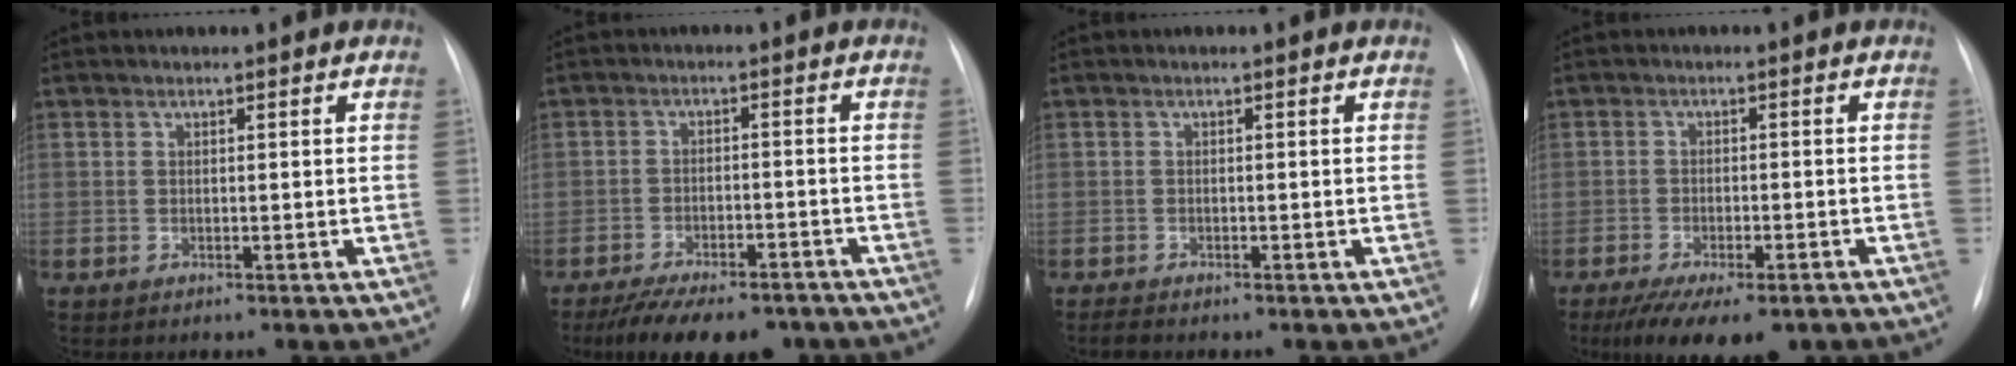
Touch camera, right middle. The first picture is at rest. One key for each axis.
{"total": 13.8, "fx": -11.0, "fy": 5.2, "fz": 6.7, "tx": -0.115, "ty": -0.003, "tz": -0.157}
{"total": 1.0, "fx": -0.9, "fy": 0.3, "fz": 0.3, "tx": -0.010, "ty": -0.001, "tz": -0.017}
{"total": 11.4, "fx": -8.0, "fy": 4.2, "fz": 6.9, "tx": -0.106, "ty": -0.012, "tz": -0.117}